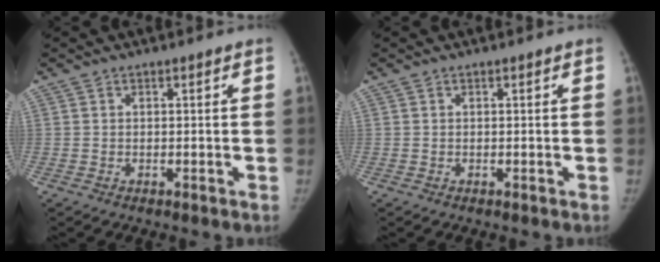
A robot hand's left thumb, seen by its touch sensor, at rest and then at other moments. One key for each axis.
{"total": 0.0}